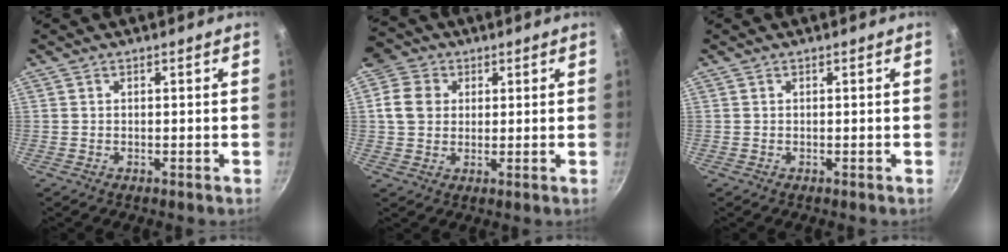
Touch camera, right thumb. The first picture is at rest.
{"total": 7.2, "force": [1.8, 6.2, 3.3], "torque": [-0.027, 0.002, 0.023]}
{"total": 0.0}